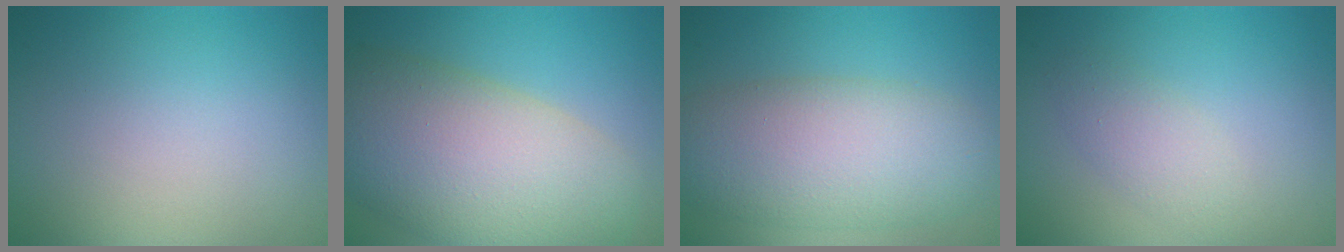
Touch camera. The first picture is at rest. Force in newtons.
{"total": 12.7, "press": 12.6, "slide": 0.8}
{"total": 7.8, "press": 7.8, "slide": 0.3}
{"total": 2.3, "press": 2.3, "slide": 0.2}